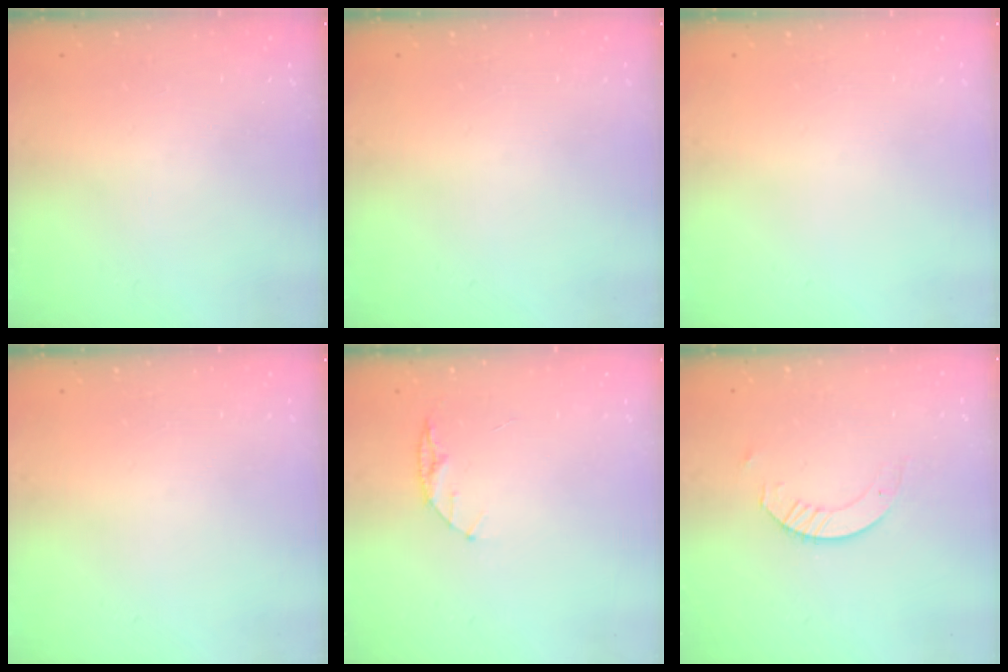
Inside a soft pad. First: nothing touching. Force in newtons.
{"total": 0.0}
{"total": 0.0}
{"total": 0.0}
{"total": 5.1, "press": 5.1, "slide": 0.6}
{"total": 4.1, "press": 4.1, "slide": 0.4}